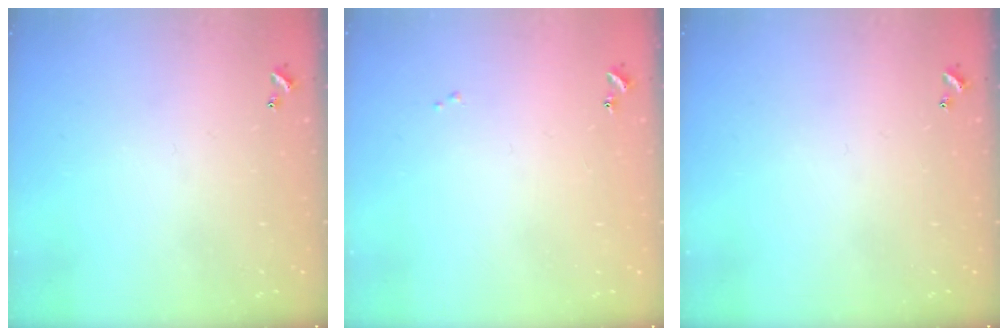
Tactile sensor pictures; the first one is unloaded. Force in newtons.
{"total": 0.0}
{"total": 0.0}